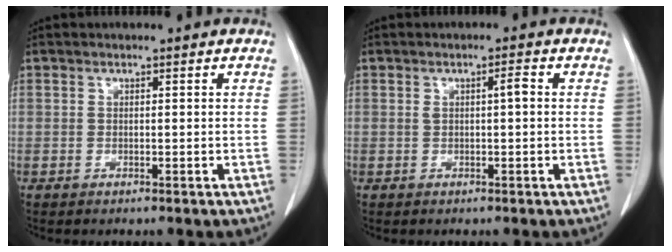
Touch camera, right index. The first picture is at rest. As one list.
[{"total": 1.8, "force": [0.1, 0.2, 1.8], "torque": [-0.029, 0.004, 0.003]}]